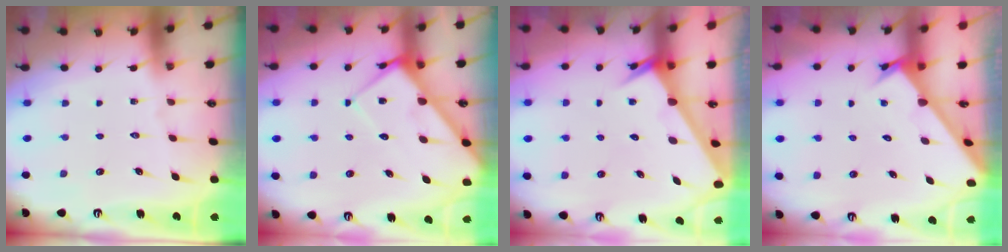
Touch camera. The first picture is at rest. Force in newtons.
{"total": 9.1, "press": 9.1, "slide": 0.8}
{"total": 2.8, "press": 2.8, "slide": 0.1}
{"total": 2.2, "press": 2.2, "slide": 0.1}